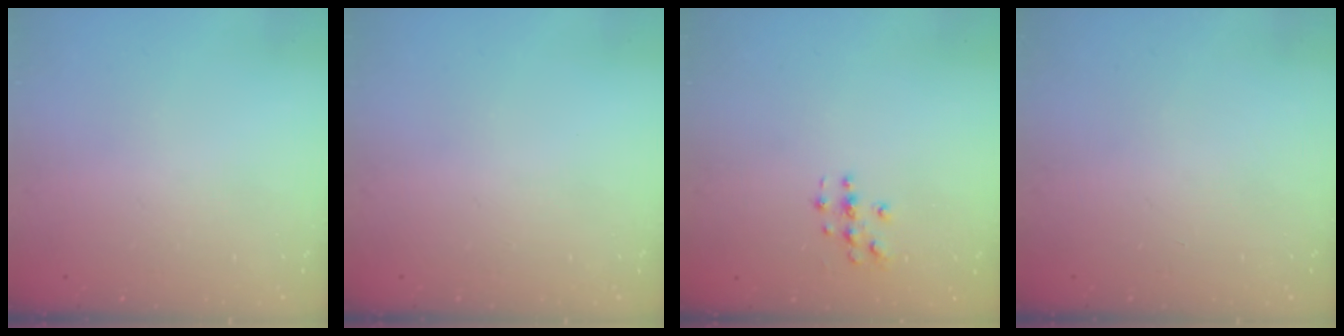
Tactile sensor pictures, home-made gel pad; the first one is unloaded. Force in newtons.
{"total": 0.0}
{"total": 3.1, "press": 3.0, "slide": 0.3}
{"total": 0.0}